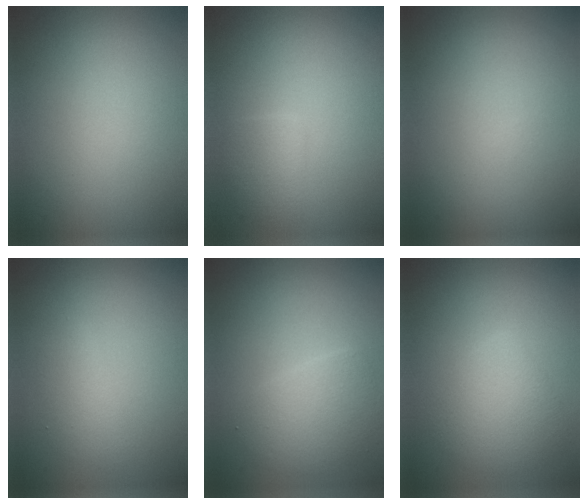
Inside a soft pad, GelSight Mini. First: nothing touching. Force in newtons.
{"total": 2.0, "press": 2.0, "slide": 0.1}
{"total": 0.0}
{"total": 1.9, "press": 1.9, "slide": 0.1}
{"total": 3.4, "press": 3.4, "slide": 0.1}
{"total": 3.5, "press": 3.5, "slide": 0.1}